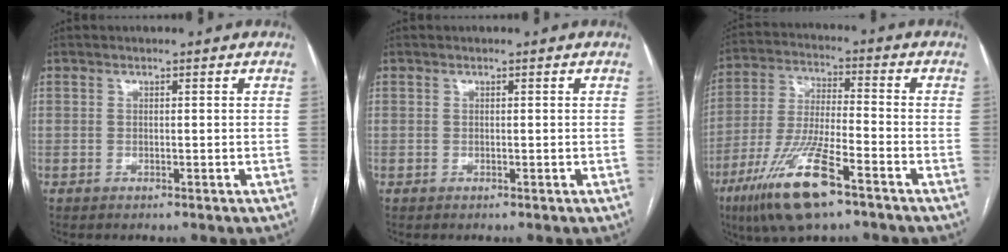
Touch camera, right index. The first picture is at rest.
{"total": 0.0}
{"total": 14.2, "force": [-8.4, 2.4, 11.3], "torque": [-0.235, -0.025, -0.152]}